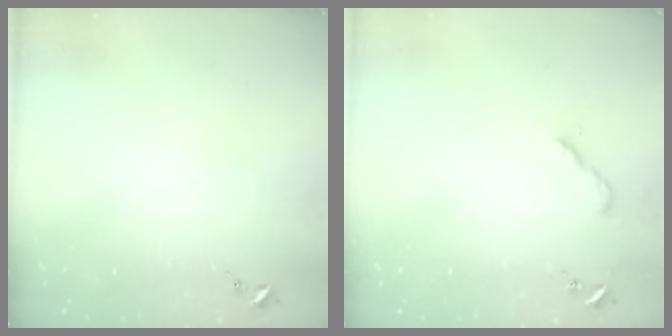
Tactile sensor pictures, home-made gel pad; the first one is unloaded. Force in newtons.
{"total": 2.2, "press": 2.2, "slide": 0.2}